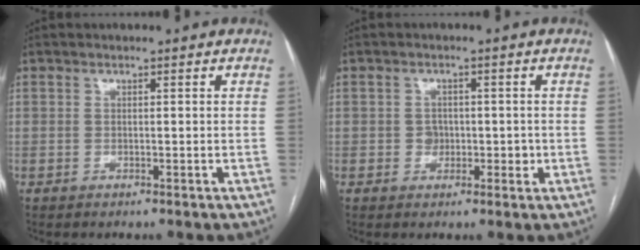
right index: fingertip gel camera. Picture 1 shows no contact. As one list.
[{"total": 2.7, "force": [-0.3, 2.3, 1.4], "torque": [-0.014, 0.004, -0.003]}]